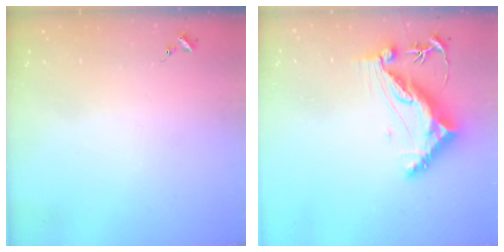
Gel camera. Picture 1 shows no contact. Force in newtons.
{"total": 9.9, "press": 9.8, "slide": 1.1}